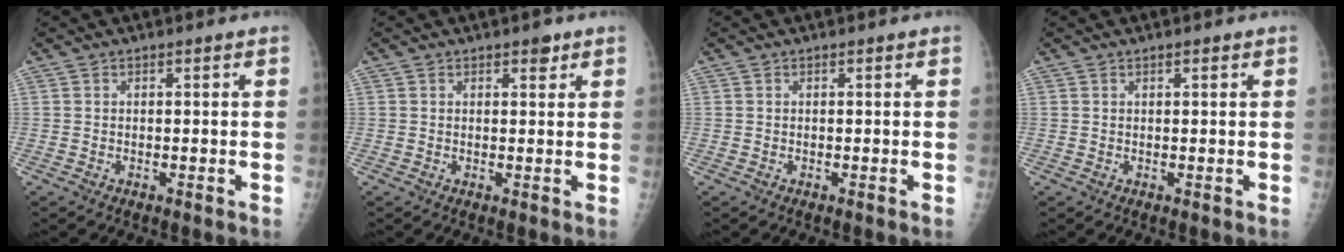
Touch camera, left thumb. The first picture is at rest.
{"total": 1.8, "force": [1.1, 0.9, 1.0], "torque": [-0.002, -0.004, 0.012]}
{"total": 0.0}
{"total": 0.7, "force": [0.4, 0.2, 0.5], "torque": [-0.010, 0.000, 0.006]}